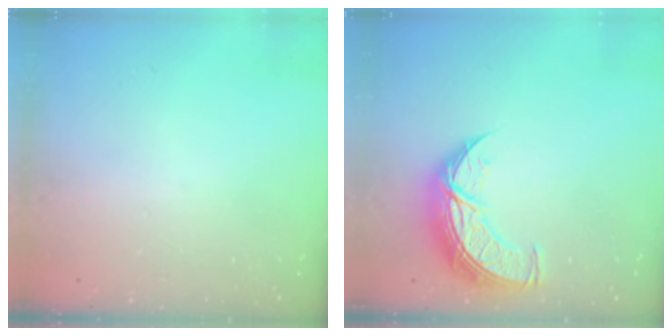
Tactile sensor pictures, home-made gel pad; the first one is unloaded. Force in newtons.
{"total": 10.9, "press": 10.9, "slide": 0.9}